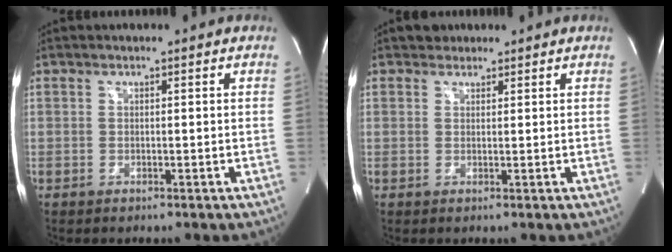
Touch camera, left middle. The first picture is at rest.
{"total": 1.7, "force": [1.3, 1.1, -0.1], "torque": [0.006, 0.009, 0.015]}